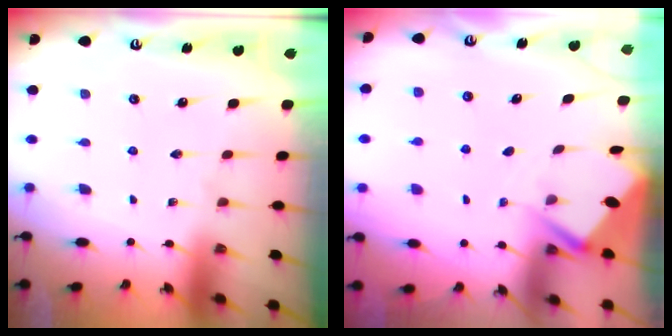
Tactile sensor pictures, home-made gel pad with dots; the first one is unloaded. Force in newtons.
{"total": 2.8, "press": 2.8, "slide": 0.4}